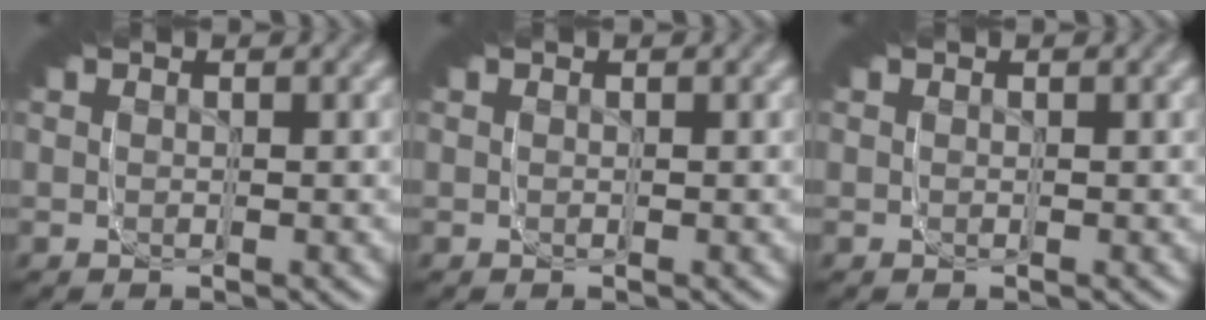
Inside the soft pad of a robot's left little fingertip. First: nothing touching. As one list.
[{"total": 0.0}, {"total": 0.0}]